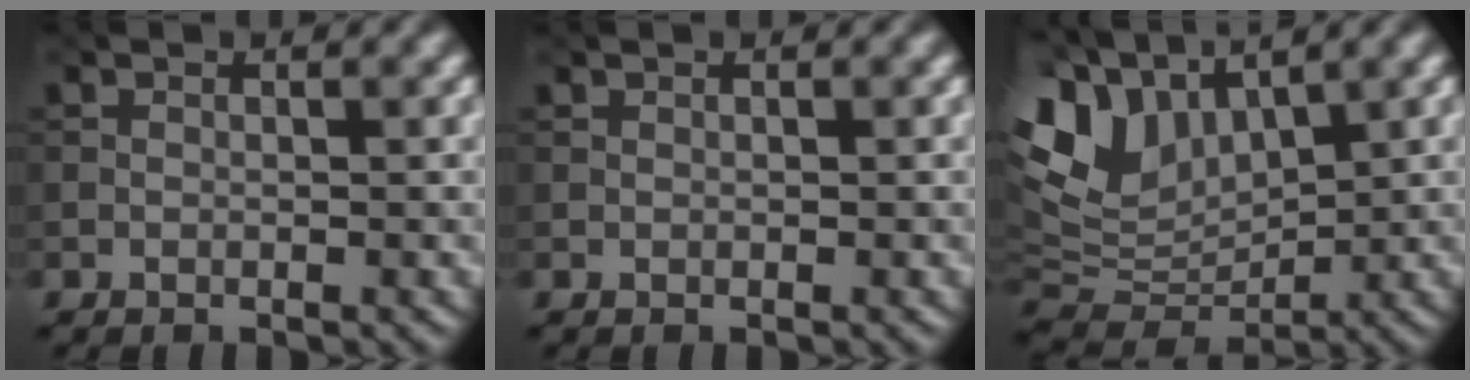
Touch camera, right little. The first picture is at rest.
{"total": 0.0}
{"total": 8.4, "force": [4.0, 5.4, 5.1], "torque": [-0.121, 0.009, 0.074]}